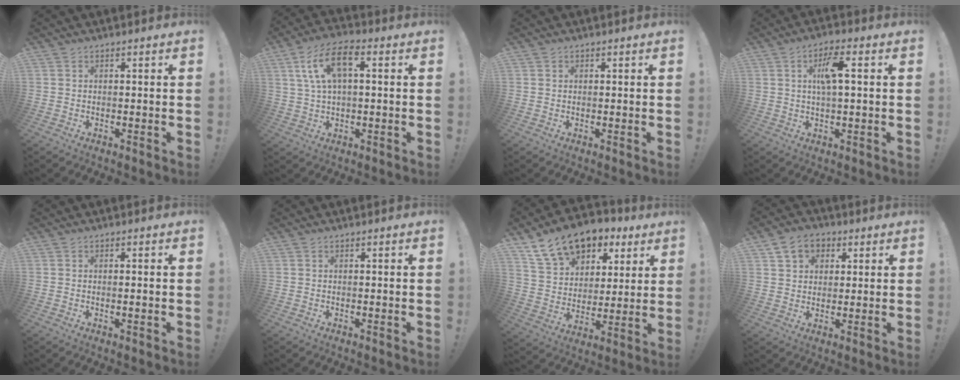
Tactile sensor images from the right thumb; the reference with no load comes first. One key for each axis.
{"total": 11.0, "fx": 3.1, "fy": 5.5, "fz": 9.0, "tx": -0.173, "ty": 0.007, "tz": 0.059}
{"total": 0.6, "fx": 0.3, "fy": 0.5, "fz": -0.1, "tx": 0.009, "ty": -0.001, "tz": 0.005}
{"total": 8.1, "fx": 1.8, "fy": 2.4, "fz": 7.5, "tx": -0.116, "ty": 0.003, "tz": 0.023}
{"total": 1.2, "fx": -0.1, "fy": -0.3, "fz": 1.2, "tx": -0.022, "ty": 0.000, "tz": -0.003}
{"total": 0.5, "fx": -0.1, "fy": 0.1, "fz": -0.5, "tx": 0.004, "ty": 0.003, "tz": 0.001}
{"total": 15.7, "fx": 10.1, "fy": 10.2, "fz": 6.5, "tx": -0.105, "ty": -0.057, "tz": 0.188}
{"total": 8.2, "fx": 3.8, "fy": 6.5, "fz": 3.3, "tx": -0.044, "ty": -0.010, "tz": 0.074}